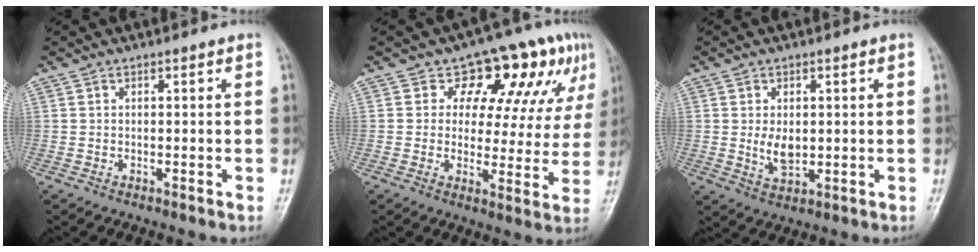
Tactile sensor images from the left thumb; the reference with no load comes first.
{"total": 13.7, "force": [7.4, 7.8, 8.6], "torque": [-0.059, -0.023, 0.088]}
{"total": 4.6, "force": [0.3, 2.8, 3.6], "torque": [-0.054, -0.009, 0.013]}